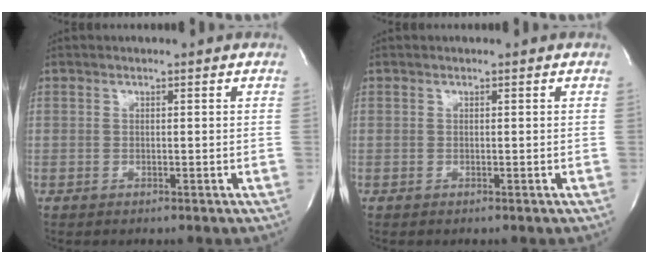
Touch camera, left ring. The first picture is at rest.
{"total": 0.0}